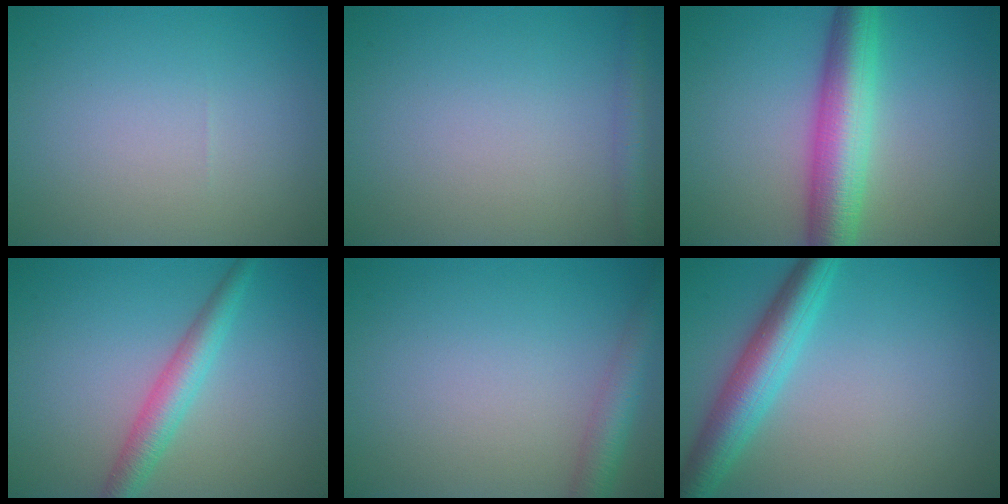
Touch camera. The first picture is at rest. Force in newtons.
{"total": 1.8, "press": 1.8, "slide": 0.1}
{"total": 7.2, "press": 7.2, "slide": 0.1}
{"total": 3.4, "press": 3.4, "slide": 0.0}
{"total": 3.0, "press": 3.0, "slide": 0.1}
{"total": 5.3, "press": 5.3, "slide": 0.2}